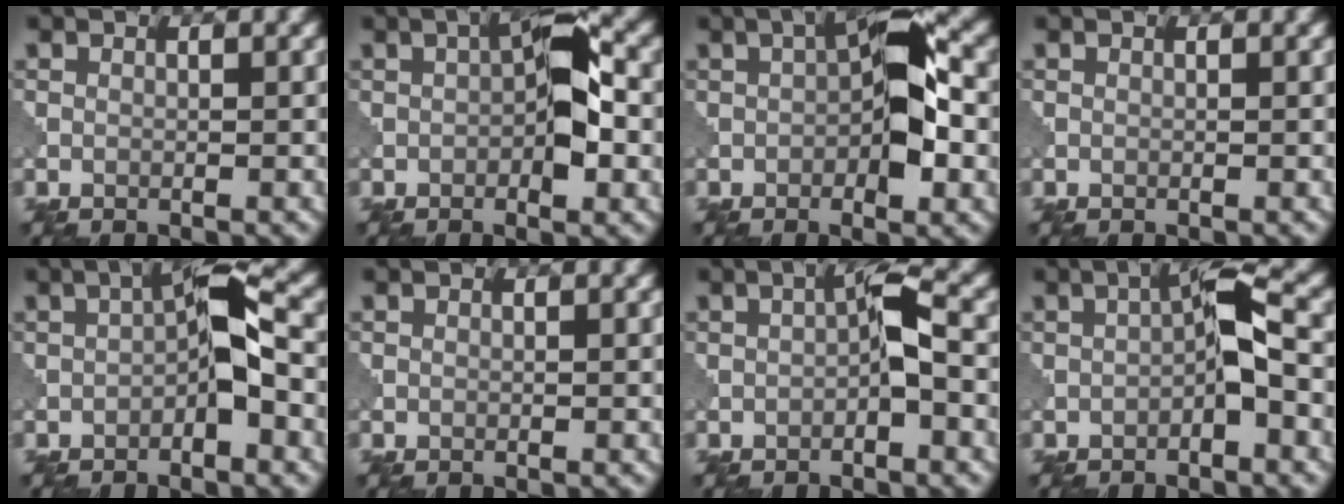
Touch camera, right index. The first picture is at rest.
{"total": 5.2, "force": [-0.5, 1.9, 4.9], "torque": [-0.072, 0.010, -0.017]}
{"total": 6.8, "force": [-0.5, 2.6, 6.3], "torque": [-0.092, 0.013, -0.020]}
{"total": 0.0}
{"total": 4.7, "force": [-1.2, 1.4, 4.4], "torque": [-0.072, 0.017, -0.030]}
{"total": 0.0}
{"total": 2.6, "force": [-0.7, 0.5, 2.5], "torque": [-0.044, 0.012, -0.014]}
{"total": 3.6, "force": [-0.9, 0.8, 3.4], "torque": [-0.058, 0.015, -0.021]}